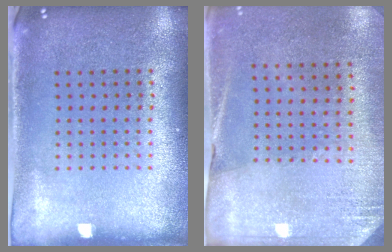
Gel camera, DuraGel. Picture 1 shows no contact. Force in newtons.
{"total": 2.6, "press": 2.3, "slide": 1.3}